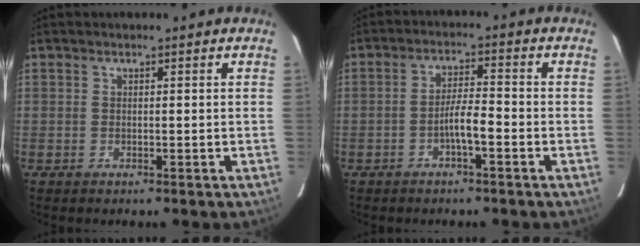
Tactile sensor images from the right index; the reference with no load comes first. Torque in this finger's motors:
{"motor_torque": [0.69, -0.42, 0.39, 0.09]}